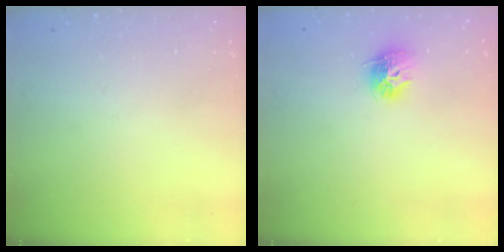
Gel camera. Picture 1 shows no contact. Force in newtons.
{"total": 9.4, "press": 9.4, "slide": 0.6}